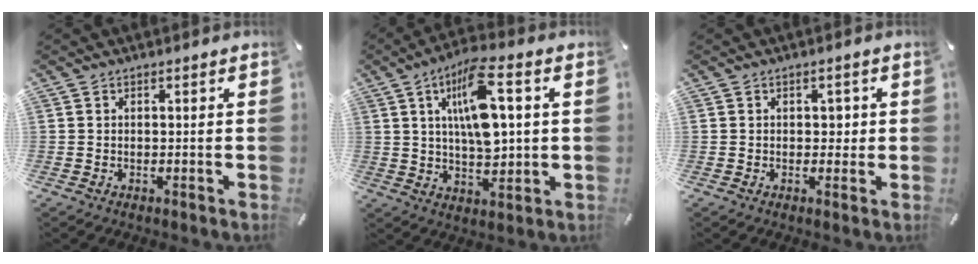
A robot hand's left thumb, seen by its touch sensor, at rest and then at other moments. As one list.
[{"total": 14.2, "force": [3.7, 6.1, 12.3], "torque": [-0.223, -0.001, 0.060]}, {"total": 2.2, "force": [0.1, 1.9, 1.2], "torque": [-0.009, 0.001, -0.006]}]